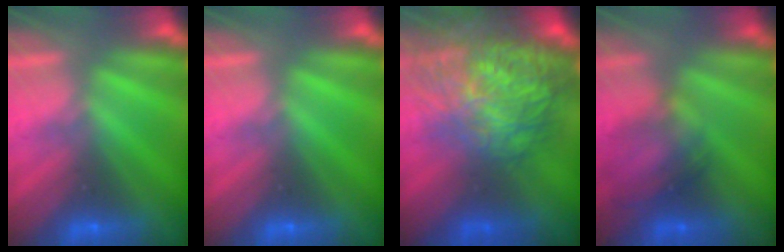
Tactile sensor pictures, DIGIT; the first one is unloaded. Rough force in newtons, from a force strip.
{"total": 0.0}
{"total": 9.8}
{"total": 2.0}